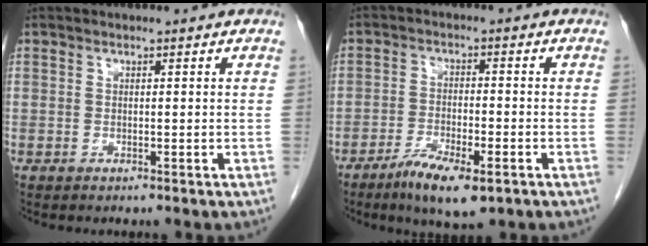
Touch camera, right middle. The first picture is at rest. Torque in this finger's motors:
{"motor_torque": [0.02, -0.29, 0.21, 0.02]}